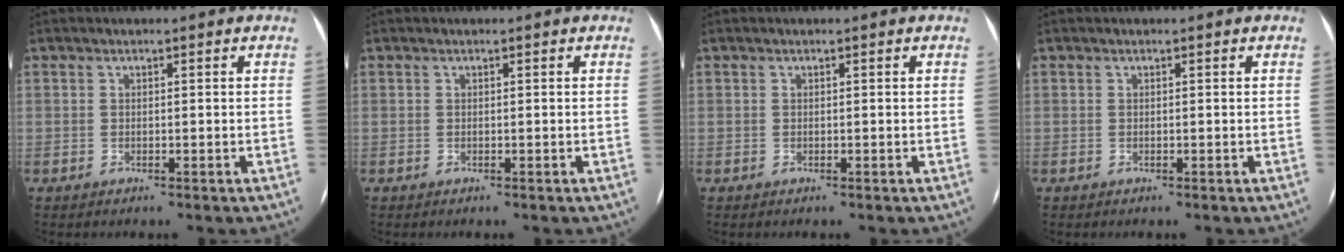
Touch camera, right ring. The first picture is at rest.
{"total": 0.0}
{"total": 0.0}
{"total": 0.0}